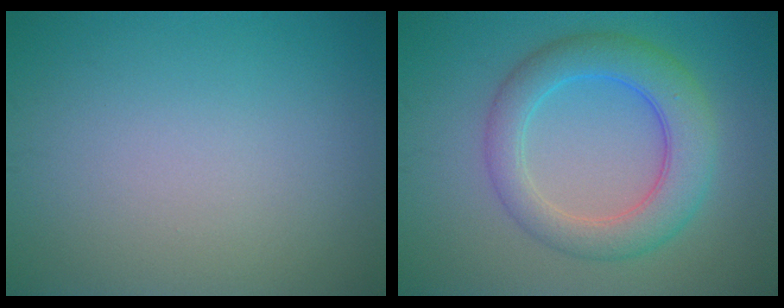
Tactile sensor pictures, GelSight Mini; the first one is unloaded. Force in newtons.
{"total": 5.9, "press": 5.9, "slide": 0.2}